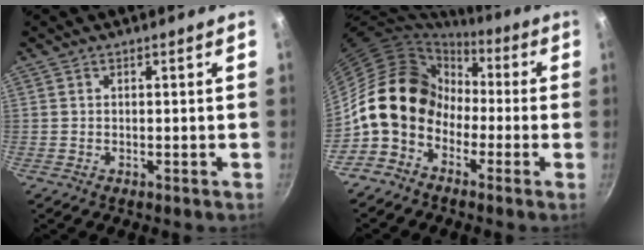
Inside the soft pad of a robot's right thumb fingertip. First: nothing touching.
{"total": 13.4, "force": [-2.2, 10.7, 7.7], "torque": [-0.087, 0.042, -0.055]}